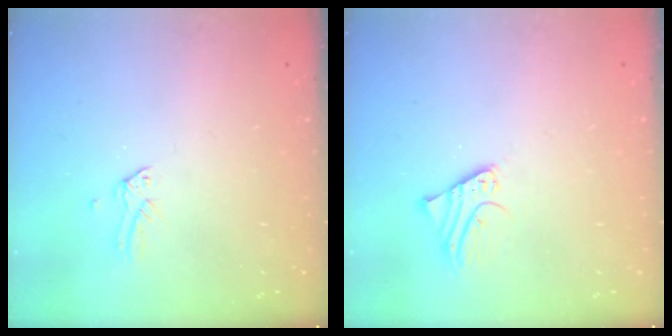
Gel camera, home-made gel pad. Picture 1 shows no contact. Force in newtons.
{"total": 2.0, "press": 2.0, "slide": 0.2}